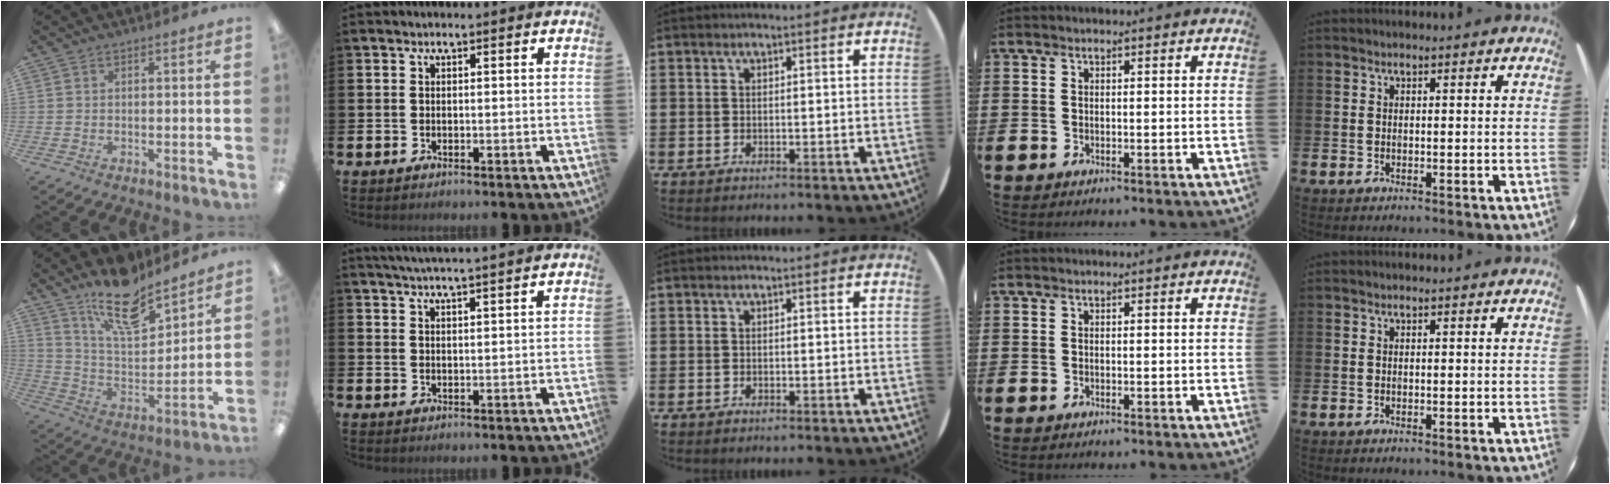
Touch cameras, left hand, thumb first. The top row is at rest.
{"thumb": {"total": 16.2, "force": [12.7, 5.6, 8.3], "torque": [-0.143, -0.079, 0.220]}, "index": {"total": 3.7, "force": [3.5, -0.7, 0.5], "torque": [-0.024, -0.011, 0.065]}}